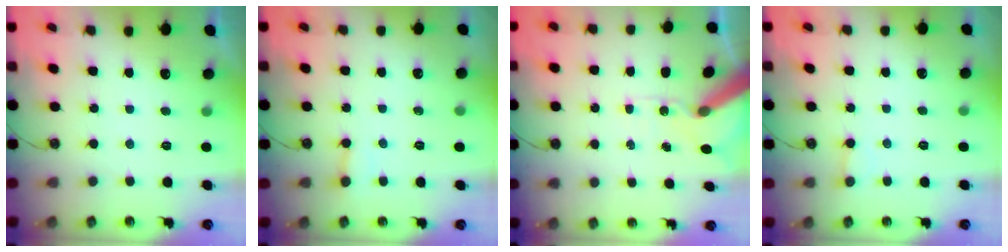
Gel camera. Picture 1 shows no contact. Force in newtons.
{"total": 3.0, "press": 3.0, "slide": 0.2}
{"total": 10.8, "press": 10.7, "slide": 1.7}
{"total": 2.3, "press": 2.3, "slide": 0.2}